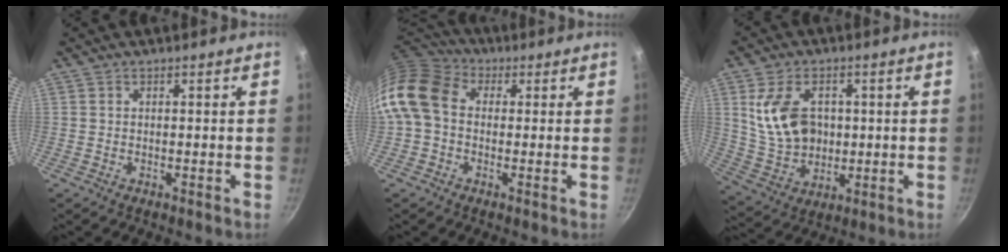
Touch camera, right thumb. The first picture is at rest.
{"total": 12.3, "force": [0.7, 9.5, 7.9], "torque": [-0.141, 0.024, -0.008]}
{"total": 13.3, "force": [2.2, 9.4, 9.1], "torque": [-0.149, -0.014, 0.053]}